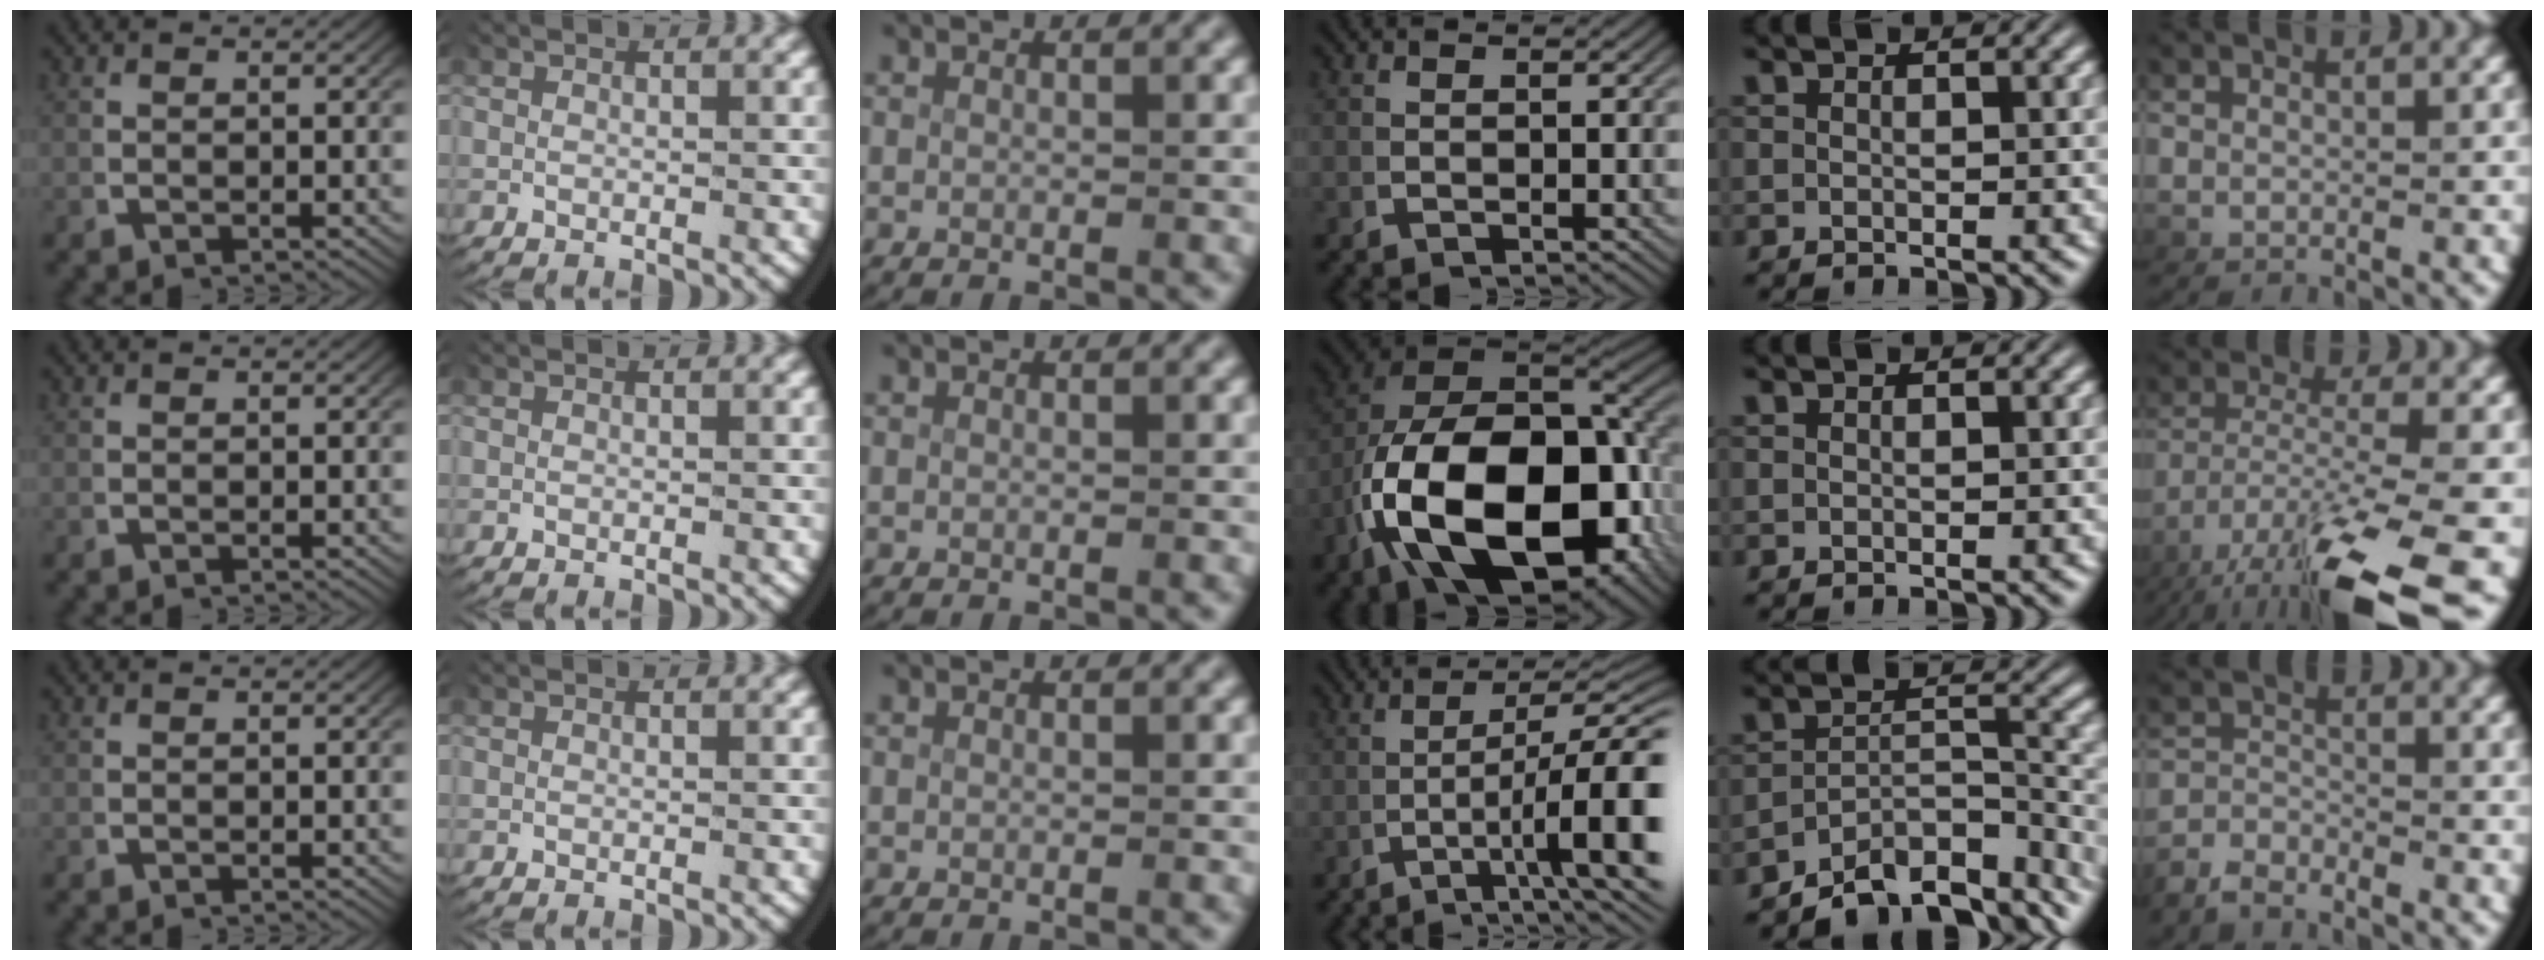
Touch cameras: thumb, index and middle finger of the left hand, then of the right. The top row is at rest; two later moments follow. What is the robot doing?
{"motion": "lift_and_place", "object": "router"}